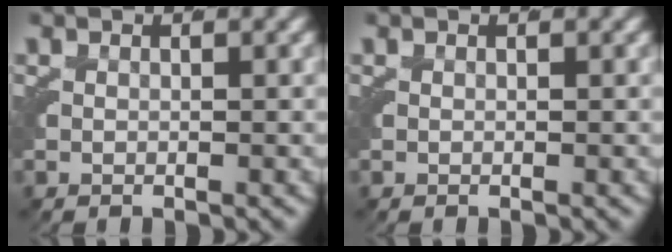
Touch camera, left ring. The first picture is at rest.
{"total": 0.0}